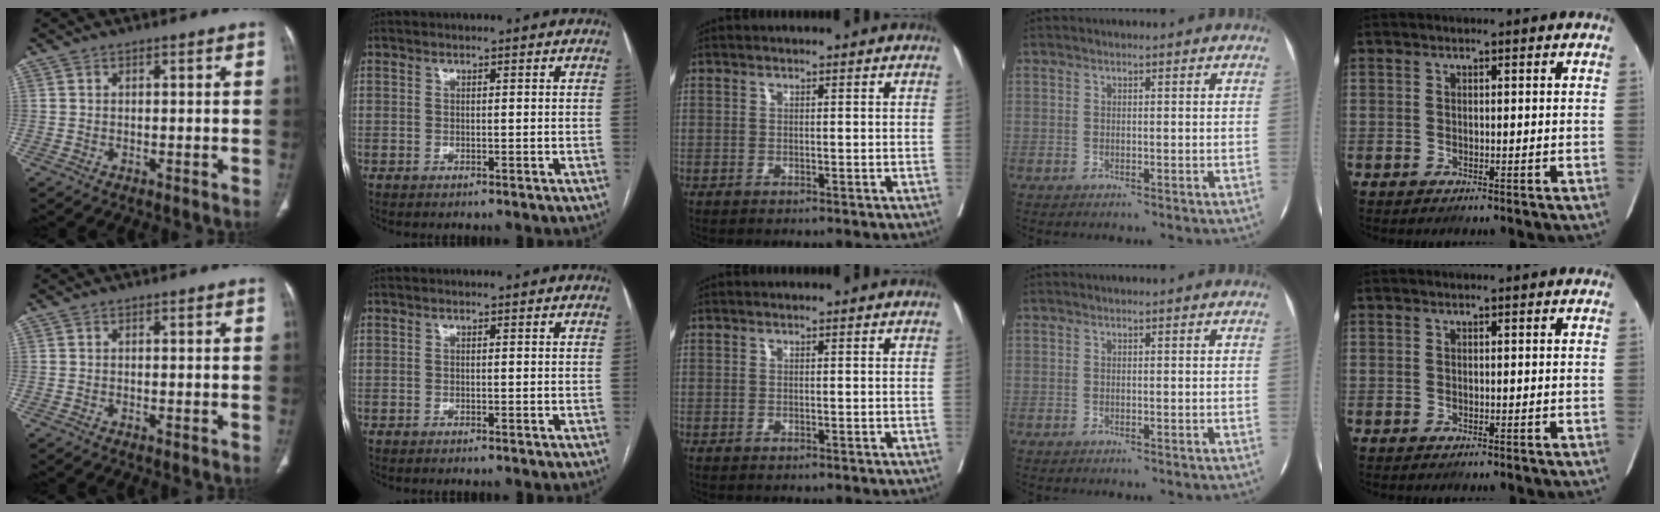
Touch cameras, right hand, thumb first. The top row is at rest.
{}